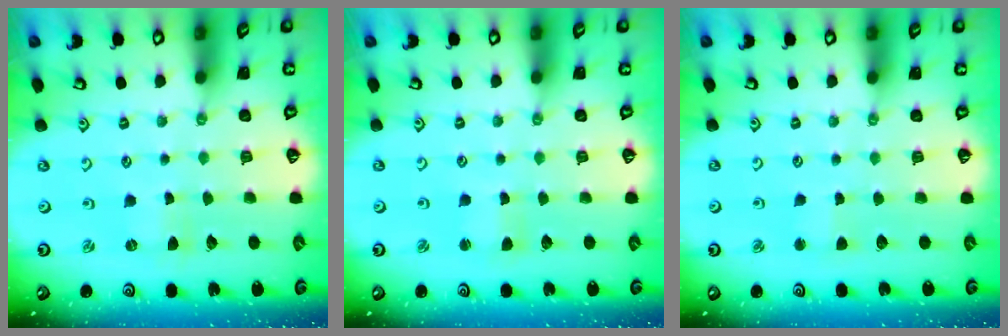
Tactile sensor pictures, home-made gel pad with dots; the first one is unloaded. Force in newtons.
{"total": 1.5, "press": 1.5, "slide": 0.2}
{"total": 2.5, "press": 2.5, "slide": 0.2}